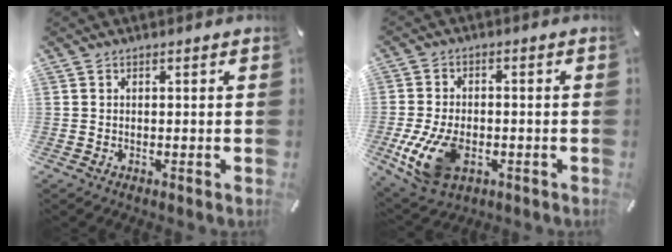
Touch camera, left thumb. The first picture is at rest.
{"total": 12.1, "force": [-3.6, 7.7, 8.7], "torque": [-0.191, 0.001, -0.060]}